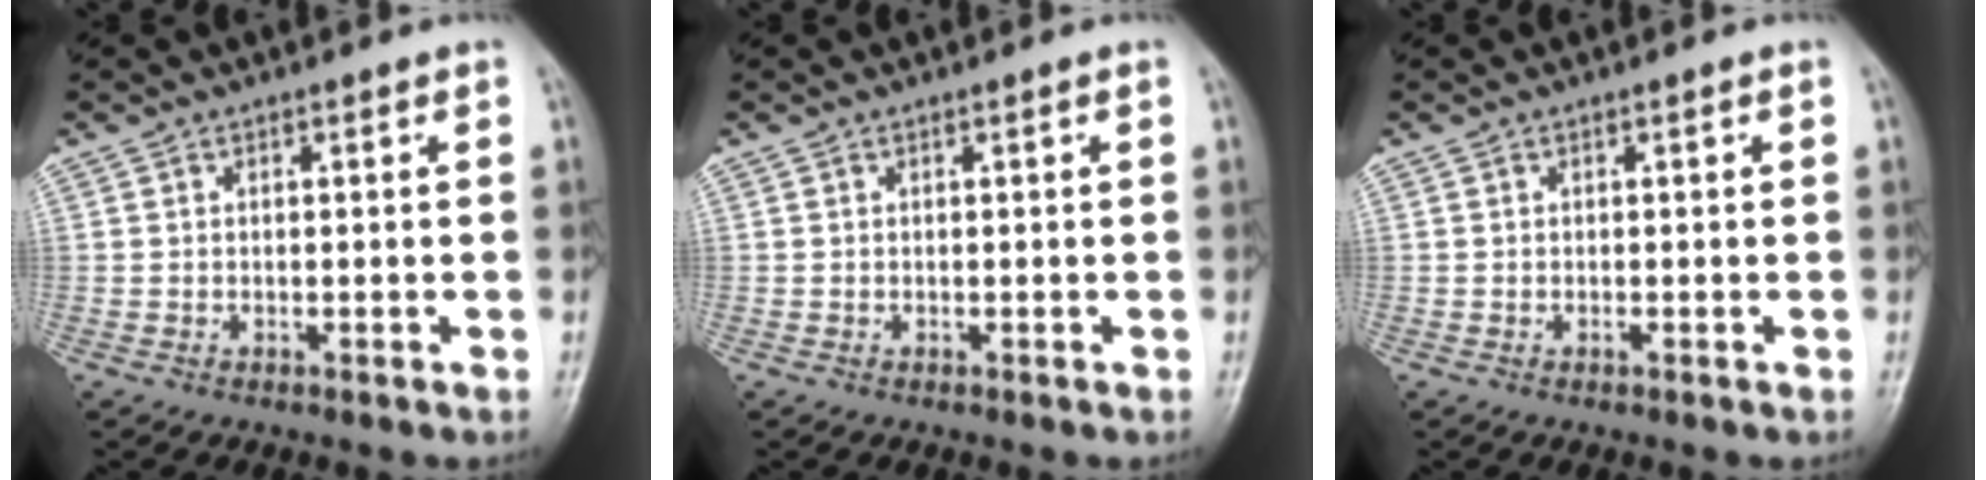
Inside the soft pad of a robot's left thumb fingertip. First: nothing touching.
{"total": 0.0}
{"total": 0.6, "force": [-0.1, 0.0, 0.5], "torque": [-0.011, 0.003, 0.000]}